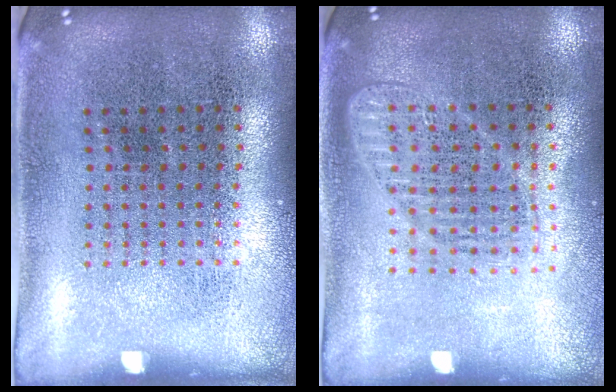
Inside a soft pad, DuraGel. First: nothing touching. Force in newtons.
{"total": 1.5, "press": 1.3, "slide": 0.7}